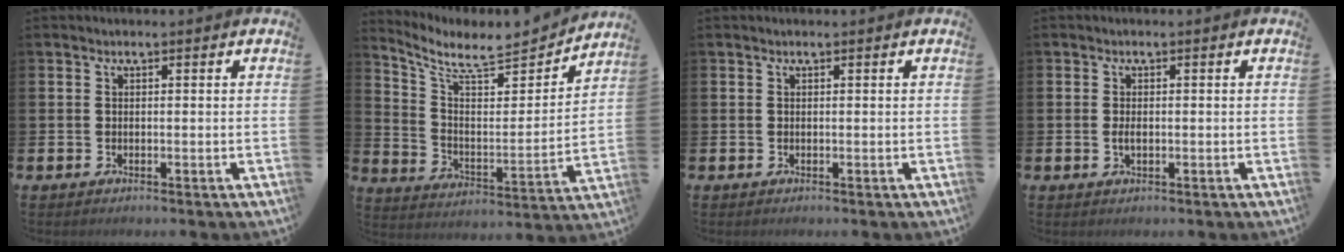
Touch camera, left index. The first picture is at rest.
{"total": 7.6, "force": [6.7, 2.1, 2.7], "torque": [-0.085, -0.059, 0.111]}
{"total": 0.0}
{"total": 1.3, "force": [-0.1, 0.7, 1.1], "torque": [-0.015, 0.000, -0.004]}